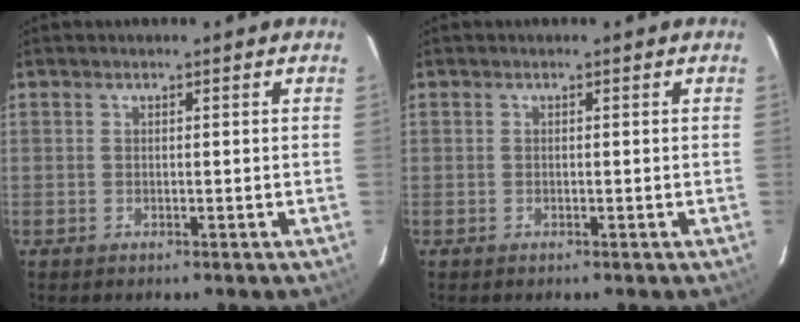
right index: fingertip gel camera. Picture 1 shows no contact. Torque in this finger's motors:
{"motor_torque": [0.00, 0.00, 0.02, 0.00]}